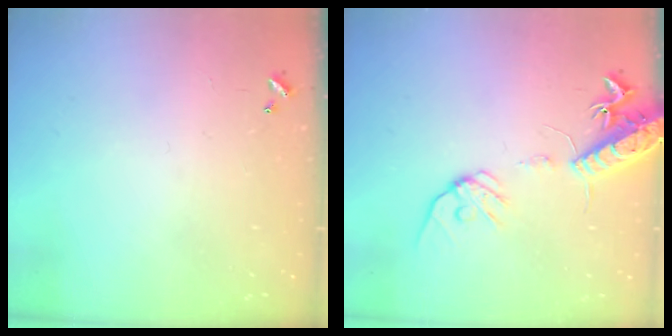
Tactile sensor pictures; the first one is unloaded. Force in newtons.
{"total": 16.4, "press": 16.1, "slide": 3.0}